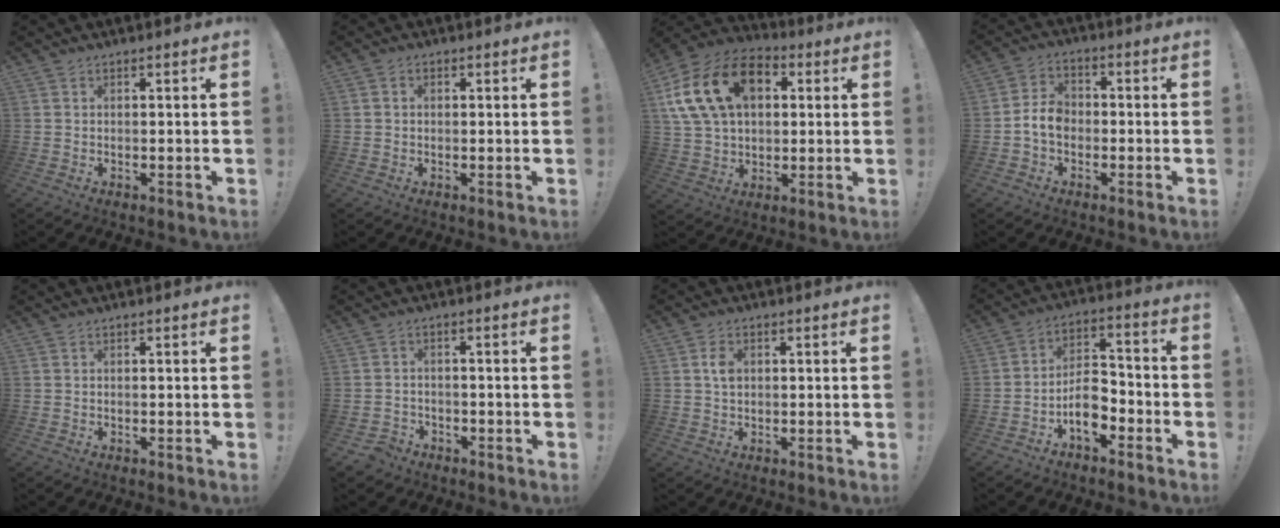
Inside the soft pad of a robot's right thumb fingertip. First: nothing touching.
{"total": 1.2, "force": [0.1, 1.1, 0.5], "torque": [-0.008, 0.003, 0.002]}
{"total": 21.3, "force": [7.2, 14.4, 14.0], "torque": [-0.247, -0.011, 0.134]}
{"total": 7.2, "force": [-2.0, 5.3, 4.5], "torque": [-0.074, 0.011, -0.034]}
{"total": 0.0}
{"total": 2.7, "force": [-2.0, 1.7, 0.5], "torque": [-0.016, 0.004, -0.038]}
{"total": 3.6, "force": [0.6, 2.6, 2.4], "torque": [-0.025, -0.002, 0.006]}
{"total": 9.6, "force": [-5.1, 5.6, 5.8], "torque": [-0.096, 0.030, -0.090]}